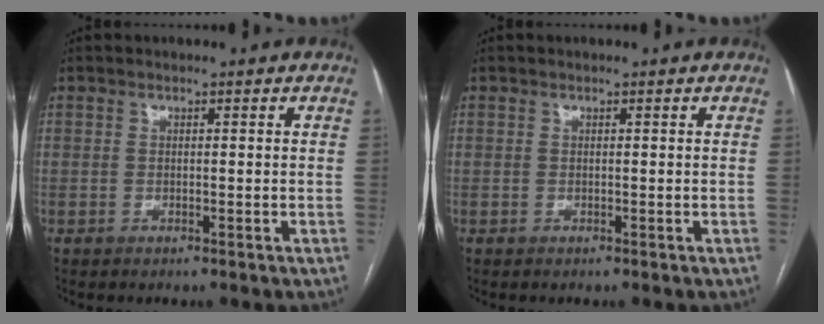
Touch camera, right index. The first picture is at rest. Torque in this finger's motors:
{"motor_torque": [0.00, 0.00, 0.00, 0.00]}